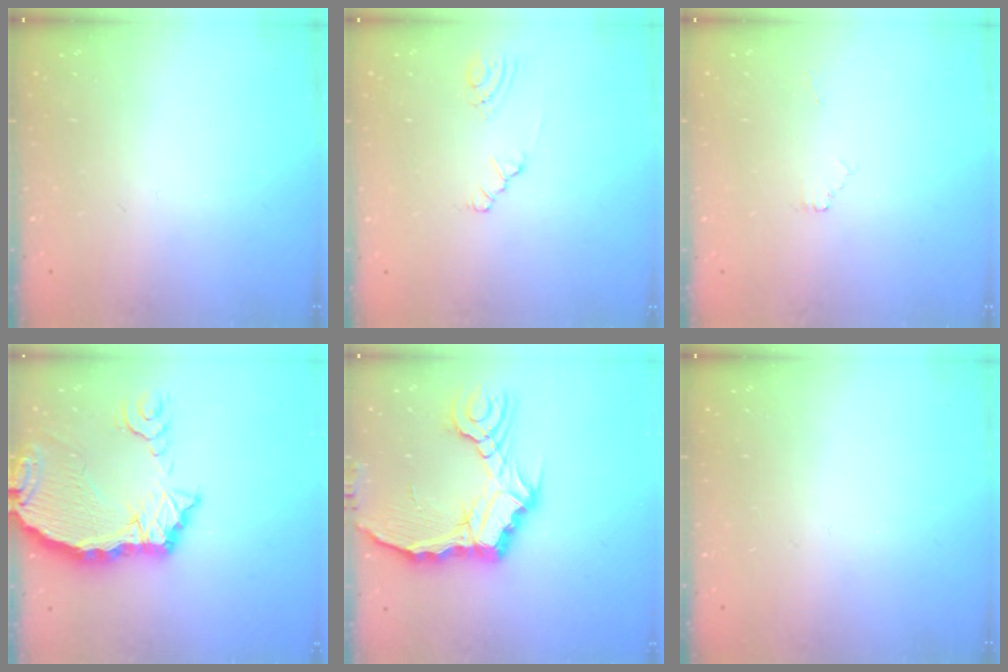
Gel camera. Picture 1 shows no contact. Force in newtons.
{"total": 2.5, "press": 2.5, "slide": 0.4}
{"total": 0.5, "press": 0.5, "slide": 0.2}
{"total": 15.1, "press": 14.9, "slide": 2.0}
{"total": 13.5, "press": 13.4, "slide": 1.8}
{"total": 0.0}